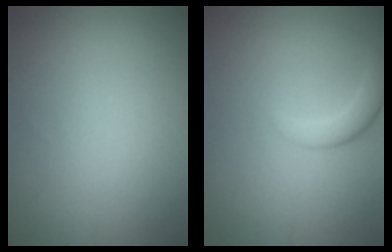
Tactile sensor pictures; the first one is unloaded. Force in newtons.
{"total": 1.9, "press": 1.9, "slide": 0.2}